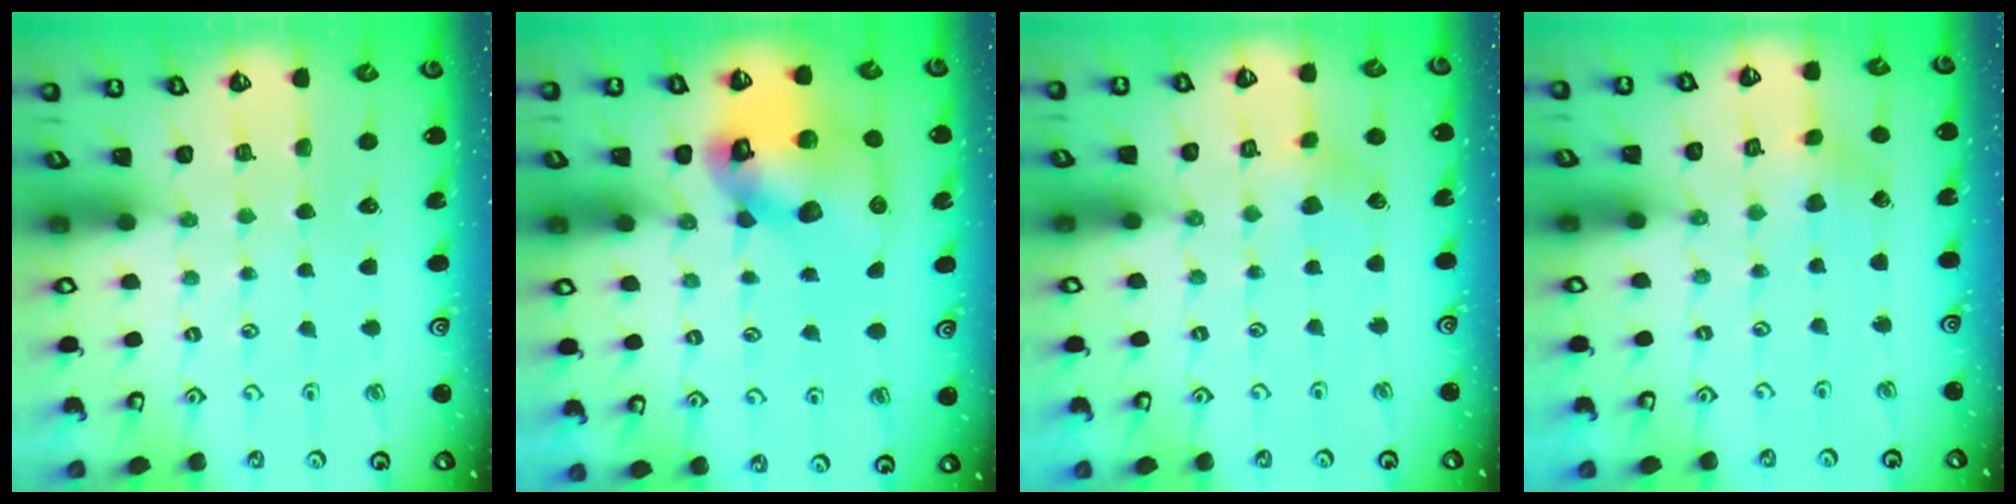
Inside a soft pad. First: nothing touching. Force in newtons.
{"total": 17.4, "press": 17.2, "slide": 2.5}
{"total": 3.4, "press": 3.4, "slide": 0.4}
{"total": 1.9, "press": 1.9, "slide": 0.2}